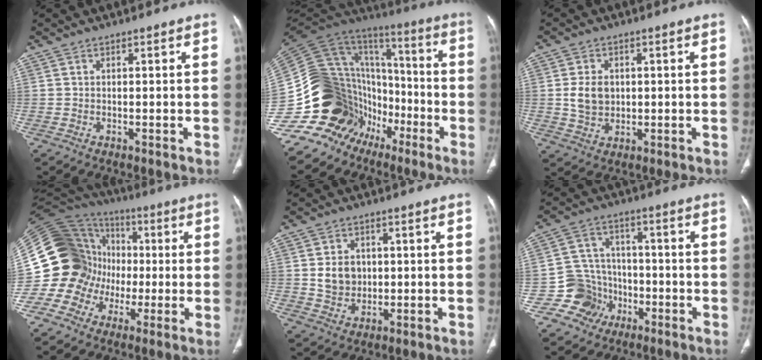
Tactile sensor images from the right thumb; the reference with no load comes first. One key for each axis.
{"total": 25.5, "fx": -12.8, "fy": 19.7, "fz": 10.0, "tx": -0.155, "ty": 0.127, "tz": -0.215}
{"total": 5.9, "fx": 0.5, "fy": 4.5, "fz": 3.8, "tx": -0.056, "ty": -0.003, "tz": 0.016}
{"total": 20.3, "fx": -2.9, "fy": 18.3, "fz": 8.3, "tx": -0.149, "ty": 0.076, "tz": -0.051}
{"total": 6.1, "fx": 0.5, "fy": 5.1, "fz": 3.3, "tx": -0.034, "ty": -0.004, "tz": 0.017}
{"total": 8.7, "fx": -4.1, "fy": 7.6, "fz": 0.9, "tx": 0.027, "ty": 0.042, "tz": -0.070}